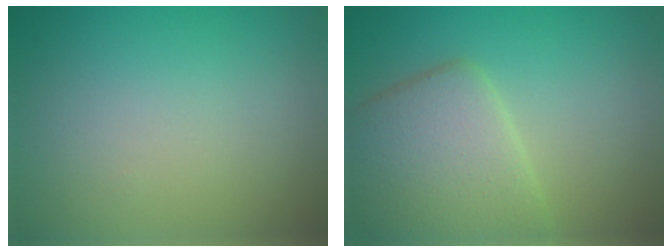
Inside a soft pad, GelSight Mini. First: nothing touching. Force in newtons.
{"total": 6.1, "press": 6.1, "slide": 0.2}